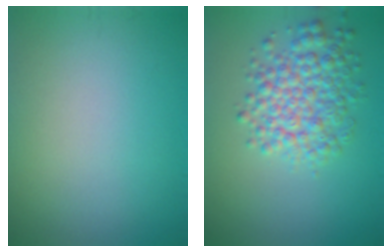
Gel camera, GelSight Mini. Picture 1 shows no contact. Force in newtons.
{"total": 5.2, "press": 5.2, "slide": 0.1}